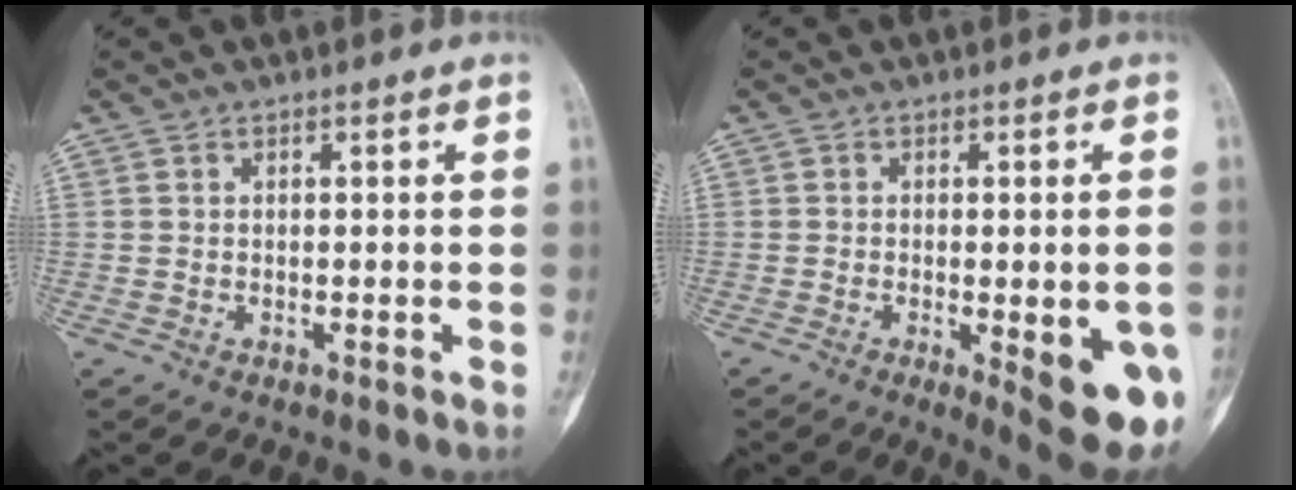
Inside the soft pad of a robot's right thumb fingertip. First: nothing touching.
{"total": 11.4, "force": [-3.4, 3.4, 10.4], "torque": [-0.117, -0.015, -0.034]}